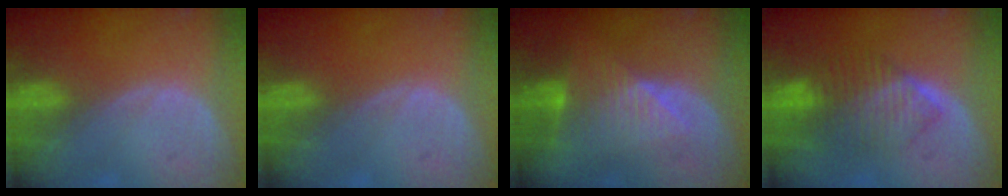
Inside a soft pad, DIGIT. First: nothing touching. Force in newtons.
{"total": 0.0}
{"total": 8.3, "press": 7.1, "slide": 4.2}
{"total": 7.2, "press": 7.1, "slide": 1.0}